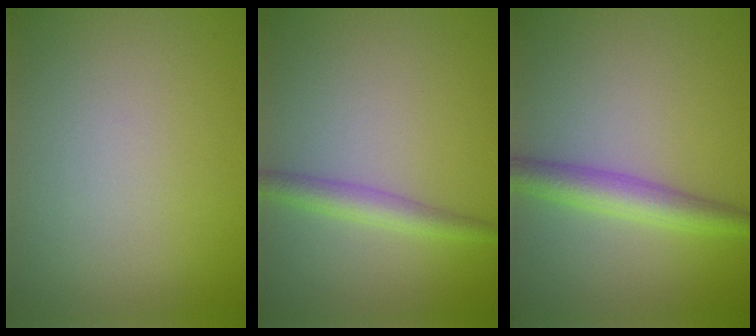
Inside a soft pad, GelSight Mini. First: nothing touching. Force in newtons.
{"total": 2.4, "press": 2.4, "slide": 0.1}
{"total": 3.6, "press": 3.6, "slide": 0.1}